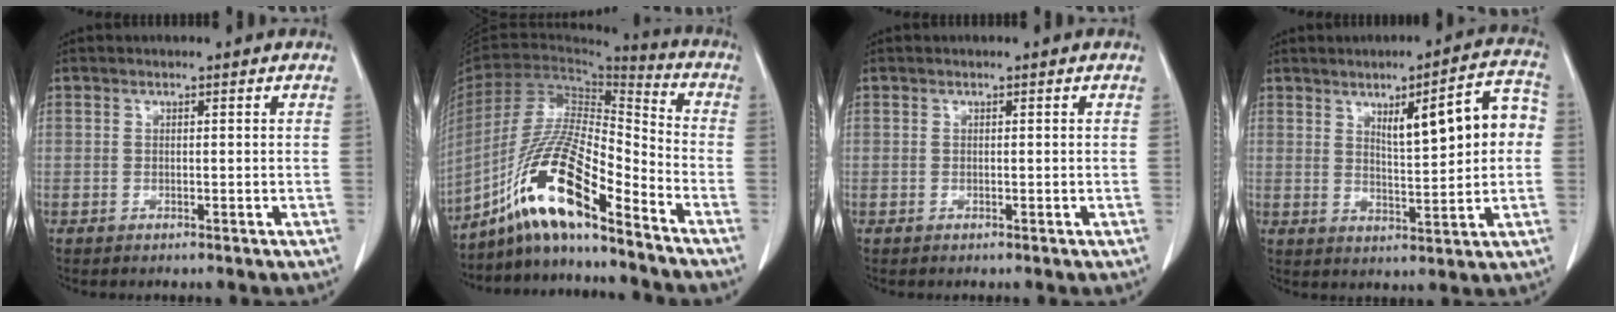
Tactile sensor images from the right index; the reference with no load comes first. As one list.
[{"total": 15.9, "force": [-10.9, 1.6, 11.5], "torque": [-0.222, 0.000, -0.201]}, {"total": 0.0}, {"total": 10.6, "force": [2.1, 2.2, 10.2], "torque": [-0.139, 0.023, 0.034]}]